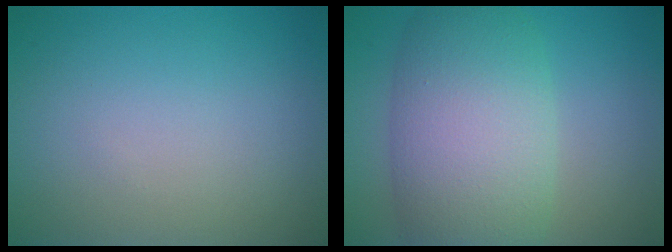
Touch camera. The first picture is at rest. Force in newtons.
{"total": 9.5, "press": 9.5, "slide": 0.3}